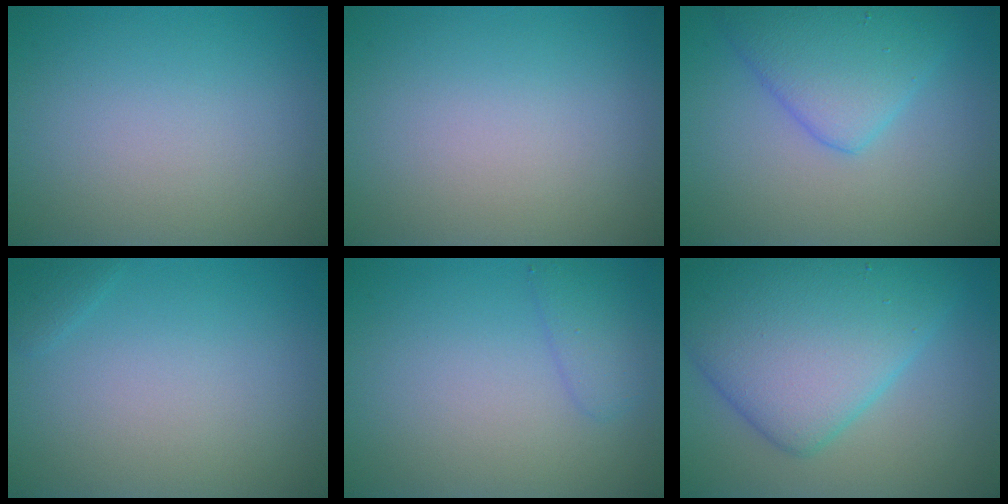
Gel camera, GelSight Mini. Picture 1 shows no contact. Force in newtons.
{"total": 0.0}
{"total": 4.6, "press": 4.6, "slide": 0.2}
{"total": 0.7, "press": 0.7, "slide": 0.1}
{"total": 1.7, "press": 1.7, "slide": 0.1}
{"total": 9.5, "press": 9.5, "slide": 0.2}